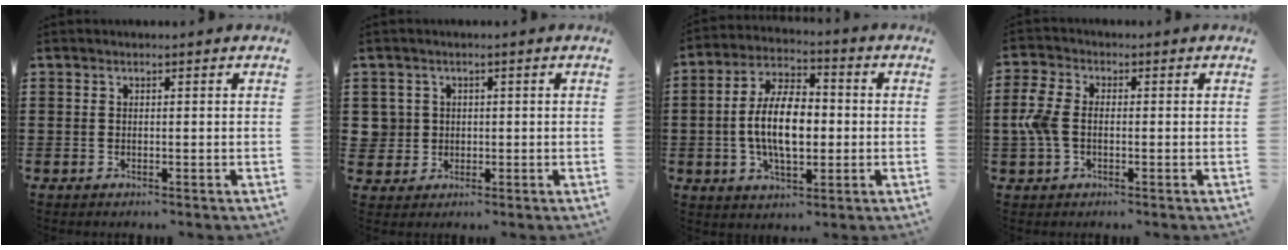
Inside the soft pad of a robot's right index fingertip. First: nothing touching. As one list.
[{"total": 2.8, "force": [0.1, 2.8, 0.3], "torque": [-0.027, 0.007, -0.004]}, {"total": 10.2, "force": [-0.8, 5.0, 8.8], "torque": [-0.182, 0.002, -0.024]}, {"total": 5.1, "force": [-0.4, 3.2, 4.0], "torque": [-0.113, -0.004, -0.019]}]